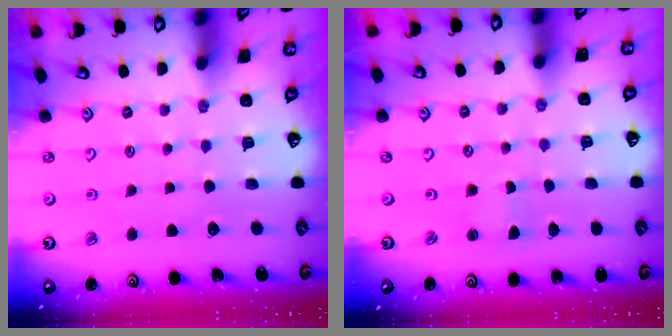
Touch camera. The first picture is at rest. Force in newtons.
{"total": 0.5, "press": 0.5, "slide": 0.1}